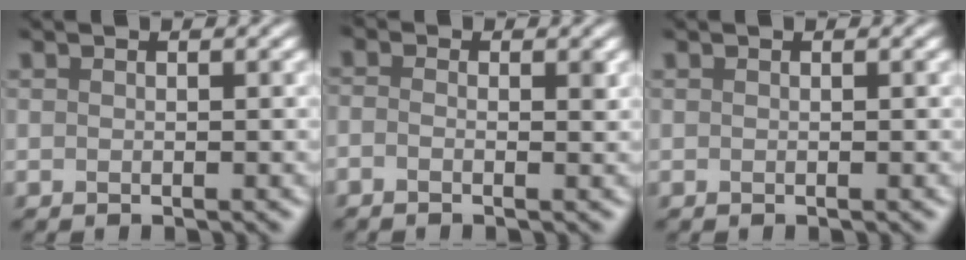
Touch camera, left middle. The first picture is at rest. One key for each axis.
{"total": 0.6, "fx": -0.6, "fy": -0.1, "fz": 0.1, "tx": -0.013, "ty": -0.006, "tz": -0.009}
{"total": 0.0}